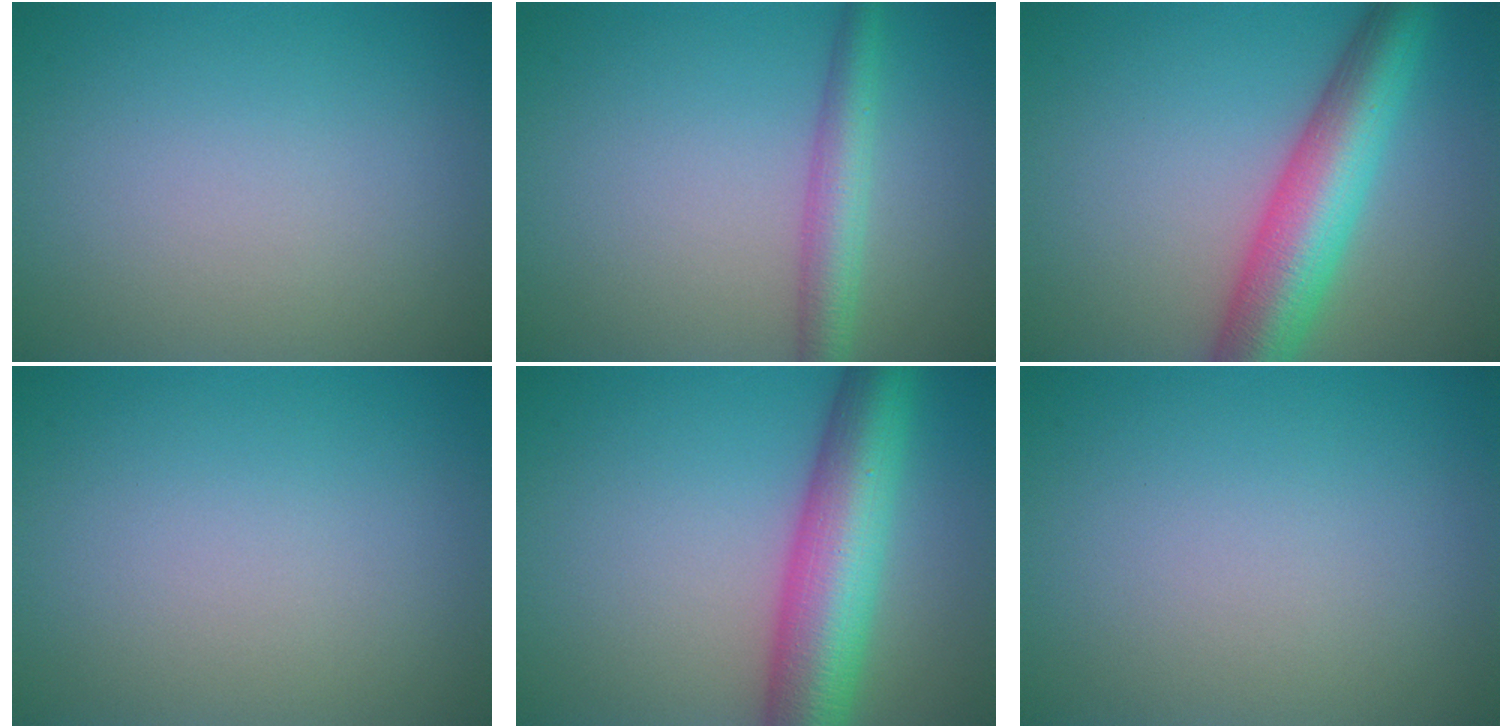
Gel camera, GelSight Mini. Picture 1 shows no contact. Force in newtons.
{"total": 3.4, "press": 3.4, "slide": 0.2}
{"total": 8.2, "press": 8.2, "slide": 0.3}
{"total": 0.0}
{"total": 9.3, "press": 9.3, "slide": 0.2}
{"total": 0.0}